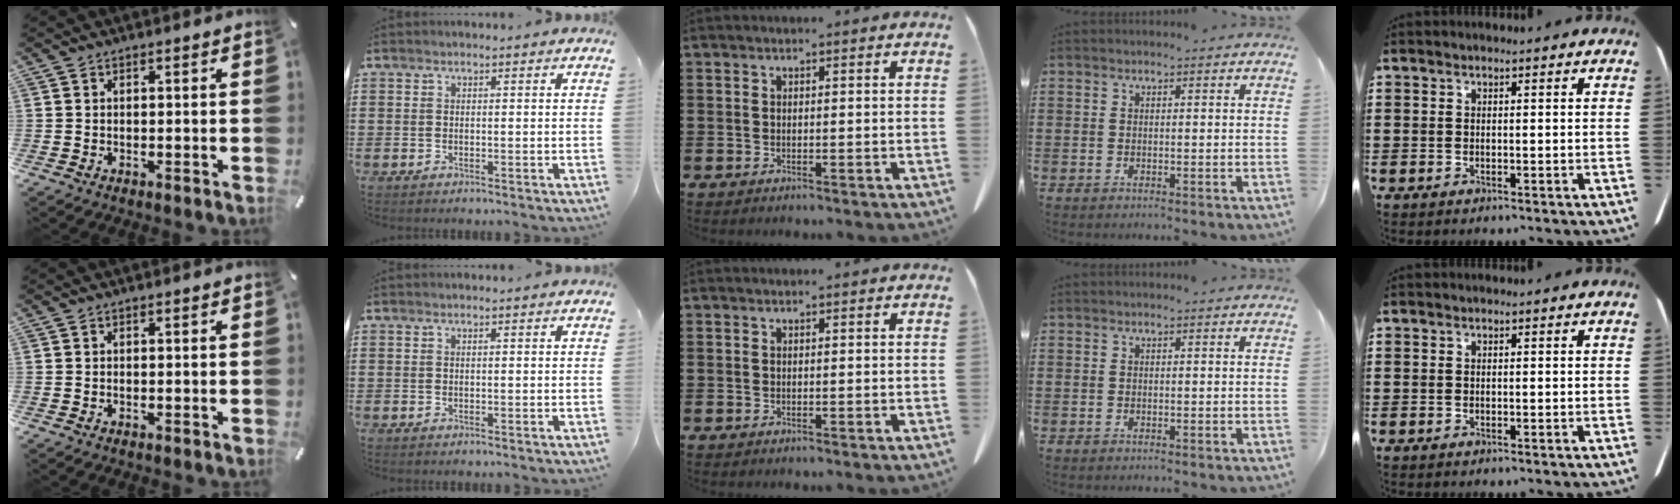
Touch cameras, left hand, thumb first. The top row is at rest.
{}